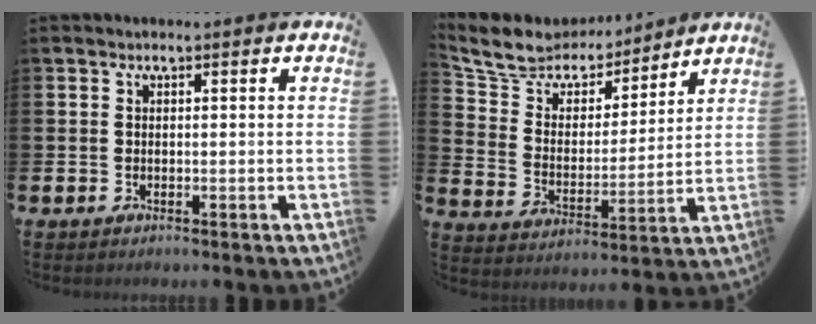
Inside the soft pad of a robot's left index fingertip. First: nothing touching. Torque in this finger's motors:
{"motor_torque": [1.25, -0.89, 0.11, 0.10]}